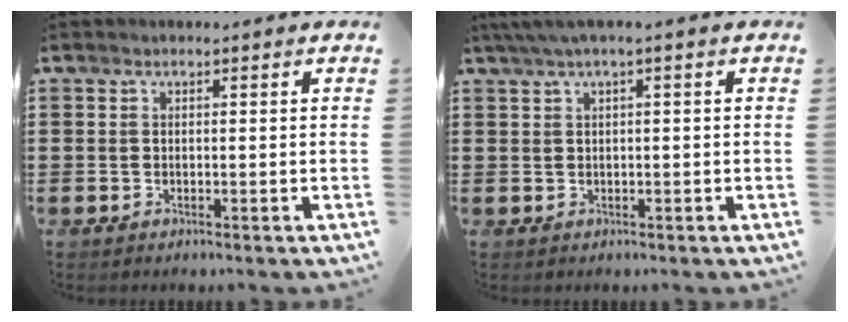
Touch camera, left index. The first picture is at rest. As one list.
[{"total": 2.1, "force": [-0.2, 0.1, 2.1], "torque": [-0.033, -0.004, -0.003]}]